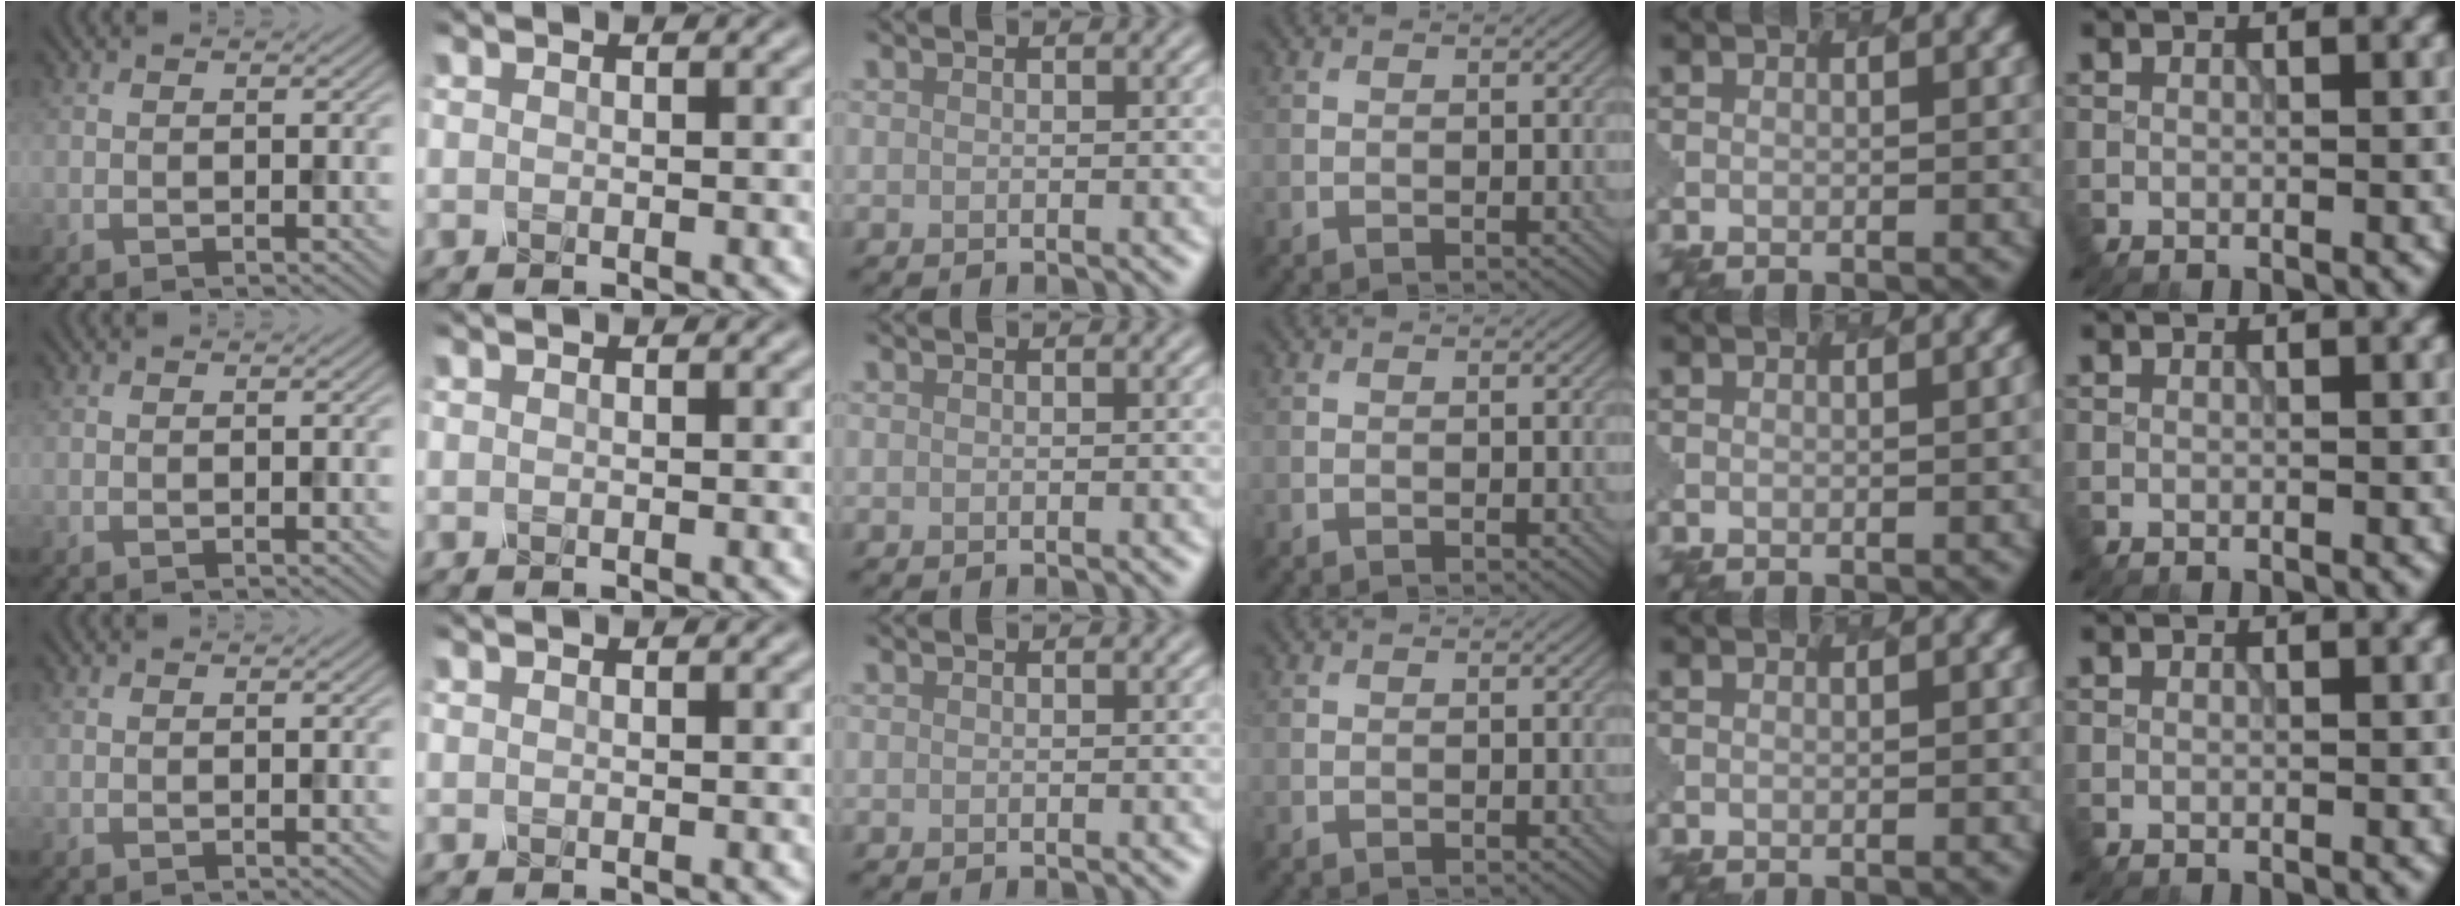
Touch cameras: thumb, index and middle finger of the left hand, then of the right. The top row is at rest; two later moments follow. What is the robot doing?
{"motion": "dispense", "object": "spray bottle"}